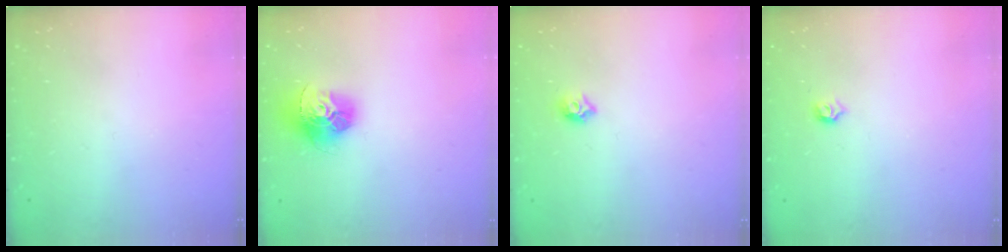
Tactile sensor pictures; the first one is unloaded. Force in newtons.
{"total": 14.5, "press": 14.4, "slide": 1.6}
{"total": 6.0, "press": 5.9, "slide": 0.9}
{"total": 3.7, "press": 3.6, "slide": 0.6}